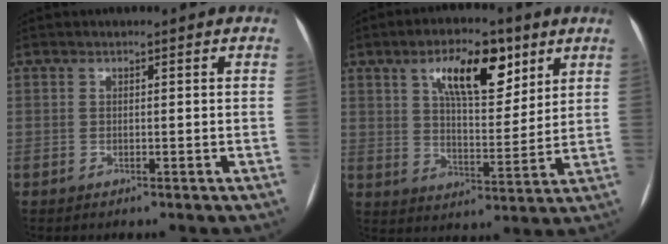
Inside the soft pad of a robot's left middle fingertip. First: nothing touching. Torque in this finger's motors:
{"motor_torque": [0.95, -0.92, 0.48, 0.12]}